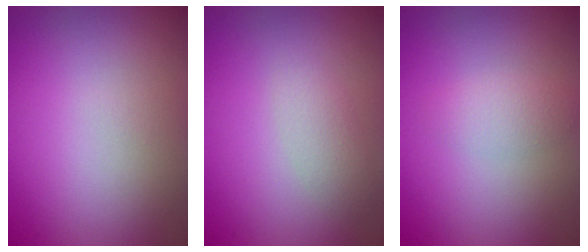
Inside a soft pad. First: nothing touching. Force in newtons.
{"total": 1.6, "press": 1.6, "slide": 0.1}
{"total": 1.6, "press": 1.6, "slide": 0.1}